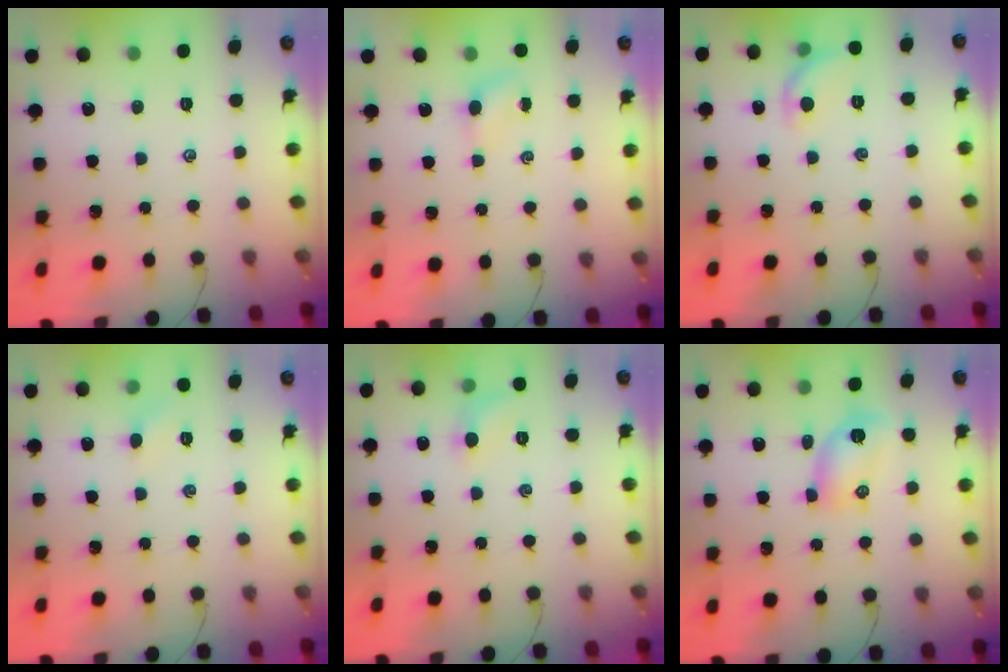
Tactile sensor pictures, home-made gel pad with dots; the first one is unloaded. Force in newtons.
{"total": 4.0, "press": 3.8, "slide": 1.1}
{"total": 6.4, "press": 6.3, "slide": 1.2}
{"total": 3.5, "press": 3.4, "slide": 0.8}
{"total": 6.2, "press": 6.0, "slide": 1.8}
{"total": 6.0, "press": 5.9, "slide": 1.4}